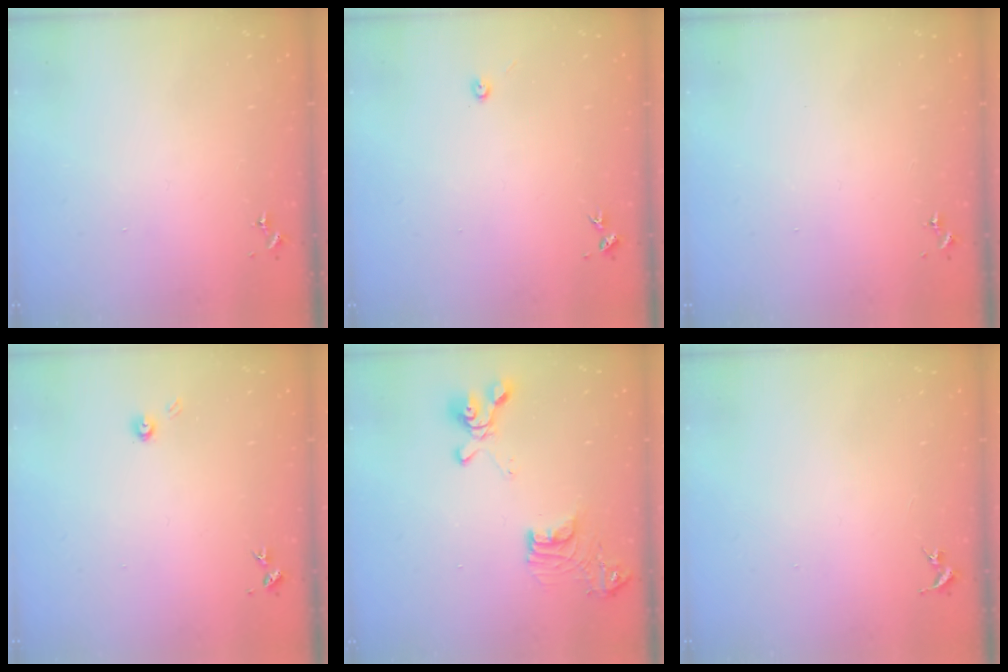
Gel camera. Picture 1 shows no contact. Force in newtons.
{"total": 2.0, "press": 2.0, "slide": 0.3}
{"total": 0.0}
{"total": 3.3, "press": 3.3, "slide": 0.3}
{"total": 16.7, "press": 16.6, "slide": 1.7}
{"total": 0.0}